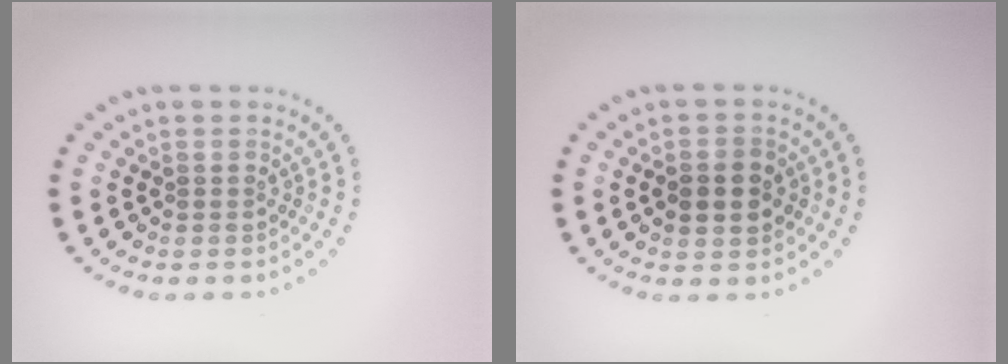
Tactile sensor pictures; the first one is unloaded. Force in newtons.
{"total": 2.6, "press": 2.6, "slide": 0.2}